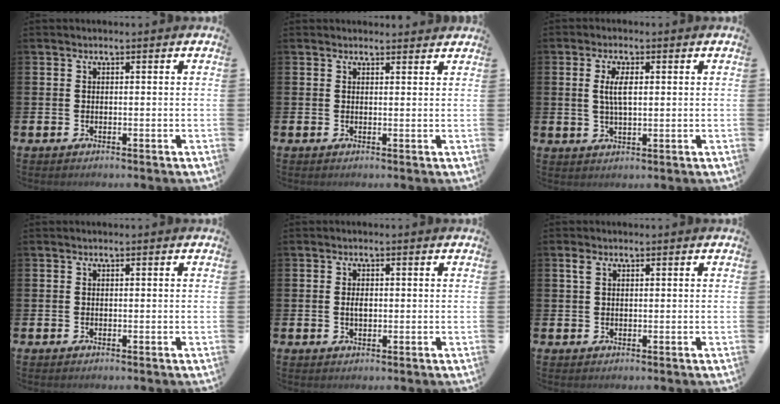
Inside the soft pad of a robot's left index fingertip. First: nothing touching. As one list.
[{"total": 1.3, "force": [1.3, 0.2, 0.0], "torque": [0.011, -0.006, 0.021]}, {"total": 3.7, "force": [1.1, 1.4, 3.3], "torque": [-0.055, 0.003, 0.014]}, {"total": 0.0}, {"total": 1.7, "force": [0.1, 1.0, 1.3], "torque": [-0.020, 0.003, -0.002]}, {"total": 1.6, "force": [1.0, 0.9, 1.0], "torque": [-0.009, 0.000, 0.015]}]